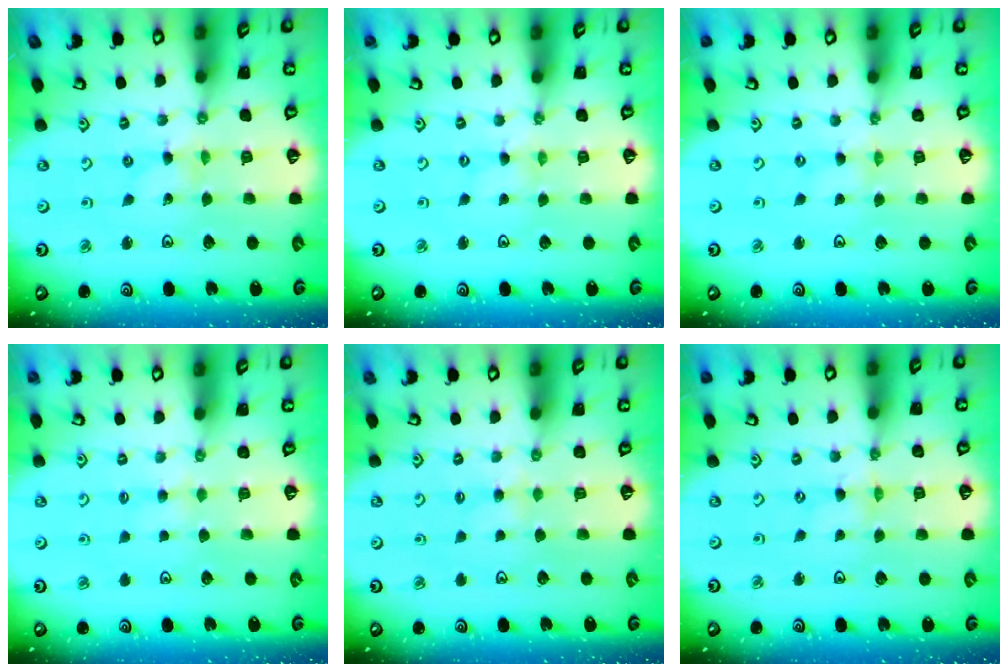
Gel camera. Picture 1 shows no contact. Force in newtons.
{"total": 0.0}
{"total": 0.0}
{"total": 3.1, "press": 3.1, "slide": 0.4}
{"total": 2.7, "press": 2.7, "slide": 0.5}
{"total": 1.1, "press": 1.1, "slide": 0.1}